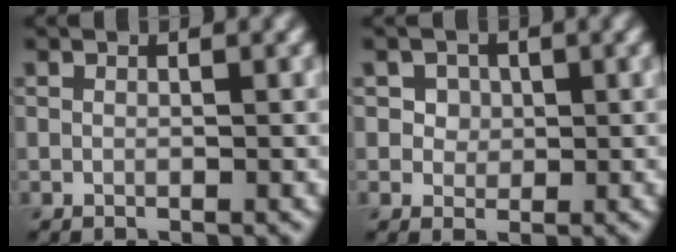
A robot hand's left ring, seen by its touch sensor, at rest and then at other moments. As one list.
[{"total": 3.5, "force": [1.6, 2.8, 1.6], "torque": [-0.033, 0.006, 0.023]}]